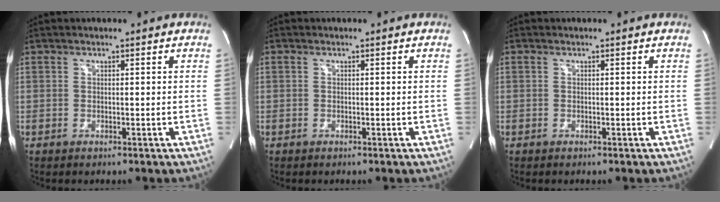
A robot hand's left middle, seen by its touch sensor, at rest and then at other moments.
{"total": 0.0}
{"total": 0.0}